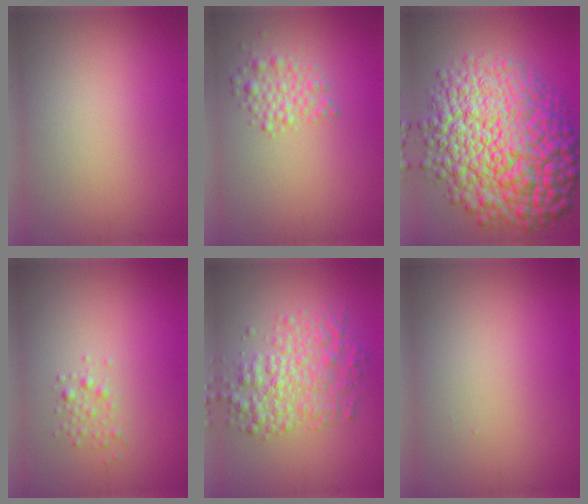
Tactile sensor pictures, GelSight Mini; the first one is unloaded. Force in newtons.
{"total": 2.3, "press": 2.3, "slide": 0.1}
{"total": 16.5, "press": 16.5, "slide": 0.2}
{"total": 1.2, "press": 1.2, "slide": 0.0}
{"total": 4.9, "press": 4.9, "slide": 0.1}
{"total": 0.0}